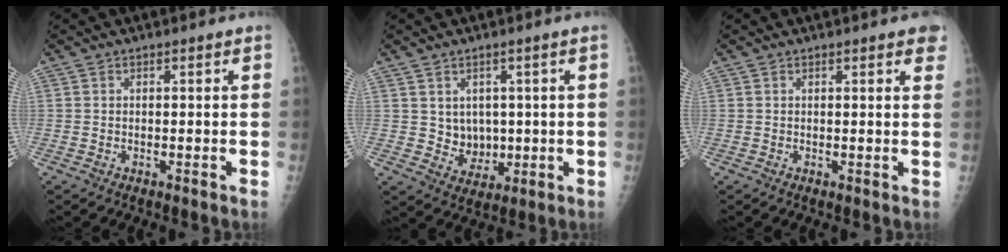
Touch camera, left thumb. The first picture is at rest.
{"total": 5.2, "force": [0.8, 4.4, 2.6], "torque": [-0.013, -0.010, 0.027]}
{"total": 3.4, "force": [2.2, 0.9, 2.5], "torque": [-0.016, 0.002, 0.022]}